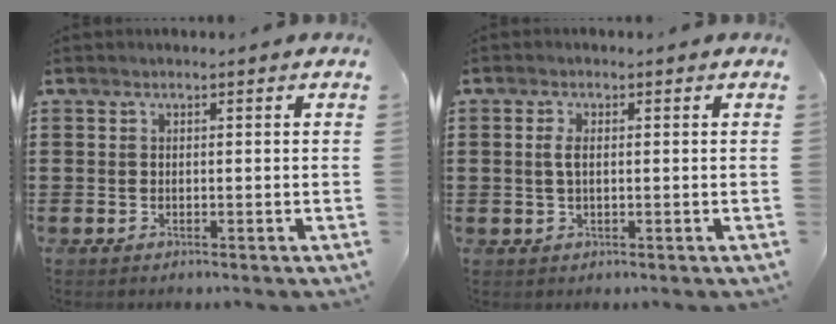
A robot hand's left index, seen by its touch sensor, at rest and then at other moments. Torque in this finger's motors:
{"motor_torque": [-0.04, 0.36, 0.19, 0.02]}